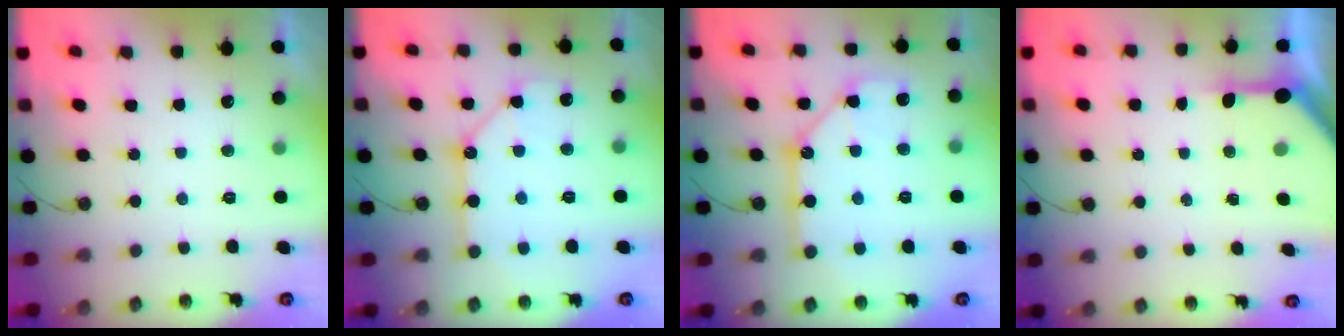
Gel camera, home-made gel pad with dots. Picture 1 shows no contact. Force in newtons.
{"total": 11.1, "press": 11.1, "slide": 0.9}
{"total": 10.9, "press": 10.9, "slide": 1.2}
{"total": 5.6, "press": 5.6, "slide": 0.4}